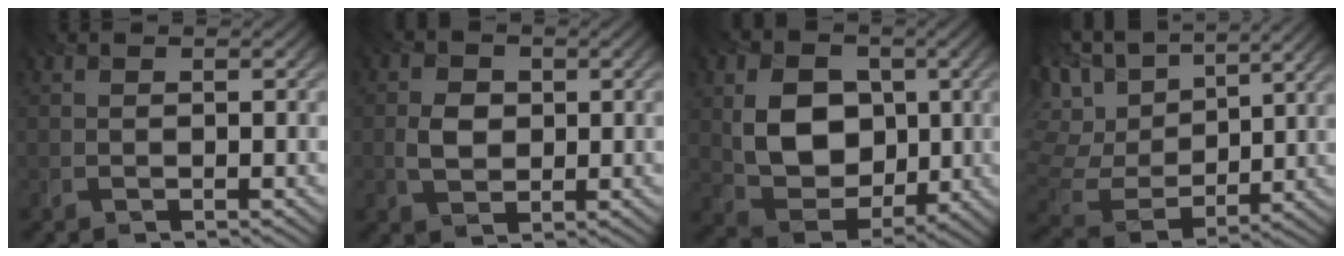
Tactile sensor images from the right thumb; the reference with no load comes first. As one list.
[{"total": 3.3, "force": [0.2, 2.7, 1.9], "torque": [-0.046, -0.001, -0.001]}, {"total": 9.5, "force": [1.1, 7.3, 6.1], "torque": [-0.132, -0.011, 0.018]}, {"total": 14.7, "force": [7.5, 7.9, 9.9], "torque": [-0.259, 0.029, 0.134]}]